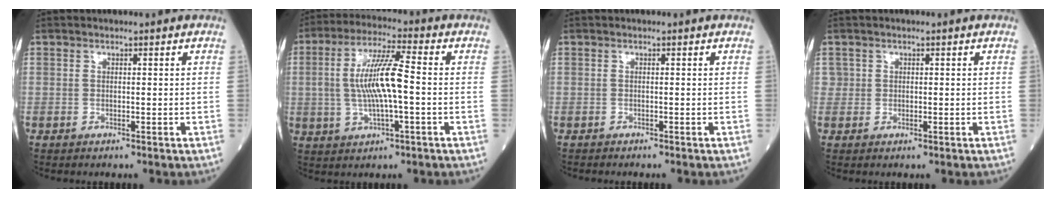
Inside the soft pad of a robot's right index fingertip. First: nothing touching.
{"total": 10.3, "force": [-0.1, 1.8, 10.1], "torque": [-0.199, 0.011, -0.004]}
{"total": 0.0}
{"total": 1.2, "force": [0.2, 1.2, 0.3], "torque": [0.000, -0.001, 0.001]}